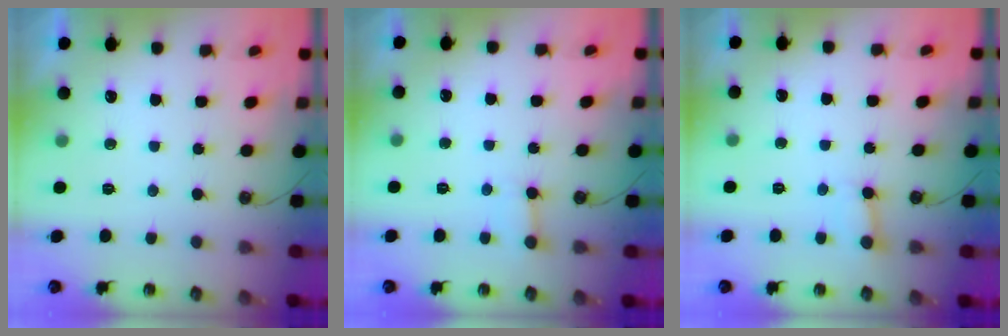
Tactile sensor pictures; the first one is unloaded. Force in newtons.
{"total": 2.9, "press": 2.9, "slide": 0.3}
{"total": 2.4, "press": 2.4, "slide": 0.0}